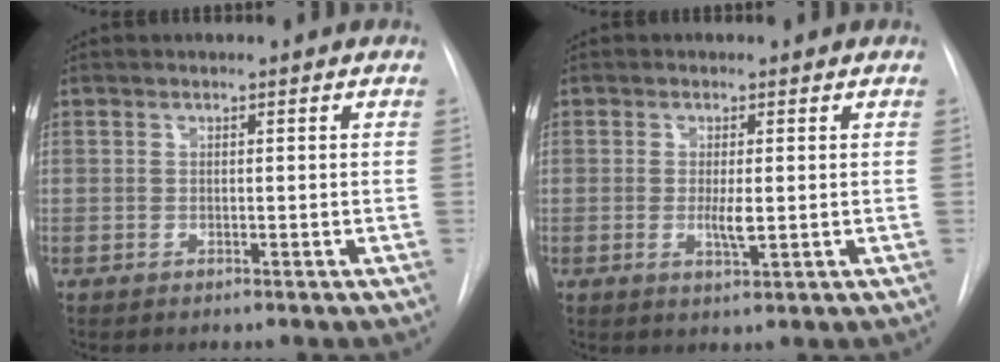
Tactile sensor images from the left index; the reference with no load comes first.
{"total": 2.8, "force": [-0.4, 0.6, 2.7], "torque": [-0.050, -0.008, -0.006]}